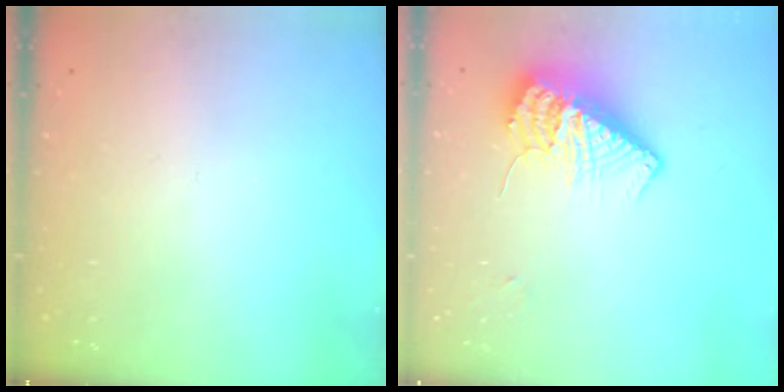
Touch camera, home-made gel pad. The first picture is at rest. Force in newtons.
{"total": 11.8, "press": 11.7, "slide": 1.0}